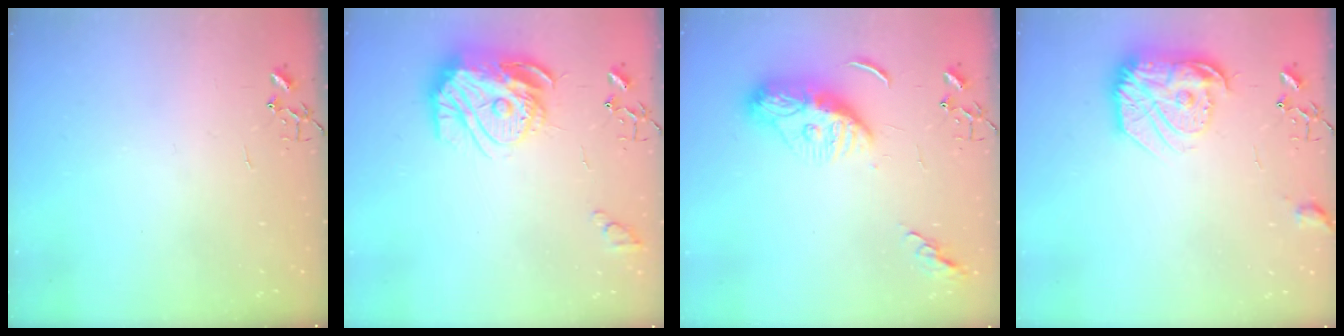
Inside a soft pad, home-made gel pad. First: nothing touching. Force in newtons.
{"total": 16.7, "press": 16.7, "slide": 1.6}
{"total": 11.6, "press": 11.6, "slide": 1.0}
{"total": 17.9, "press": 17.9, "slide": 1.2}